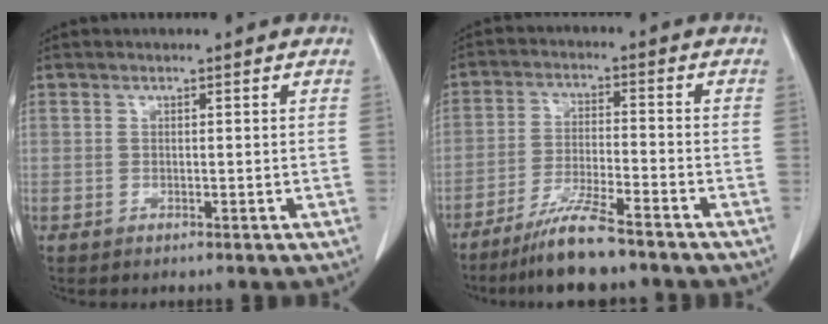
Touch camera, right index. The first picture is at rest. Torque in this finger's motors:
{"motor_torque": [0.87, -0.75, 0.44, 0.13]}